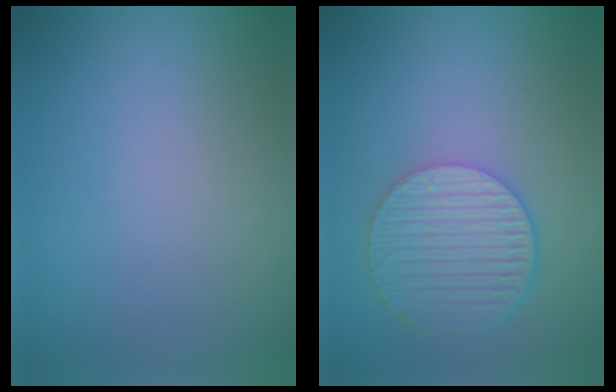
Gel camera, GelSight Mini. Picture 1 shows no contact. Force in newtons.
{"total": 6.1, "press": 4.5, "slide": 4.0}